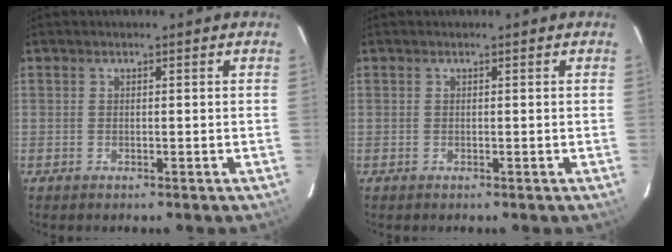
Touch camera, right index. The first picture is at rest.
{"total": 0.0}